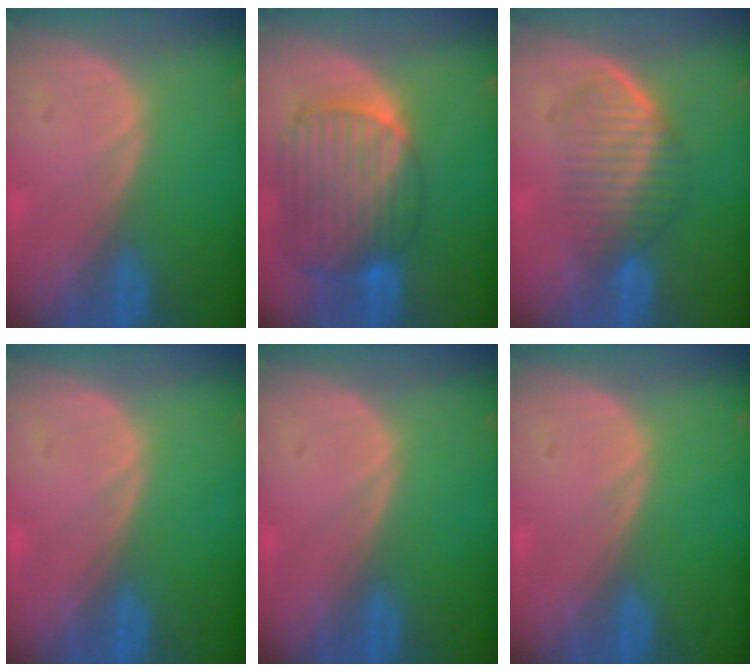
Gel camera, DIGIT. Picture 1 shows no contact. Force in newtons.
{"total": 10.7, "press": 9.2, "slide": 5.5}
{"total": 6.0, "press": 5.7, "slide": 1.9}
{"total": 0.0}
{"total": 0.0}
{"total": 0.0}